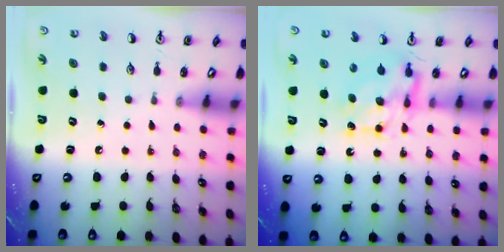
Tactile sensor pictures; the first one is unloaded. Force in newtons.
{"total": 8.2, "press": 8.2, "slide": 0.8}